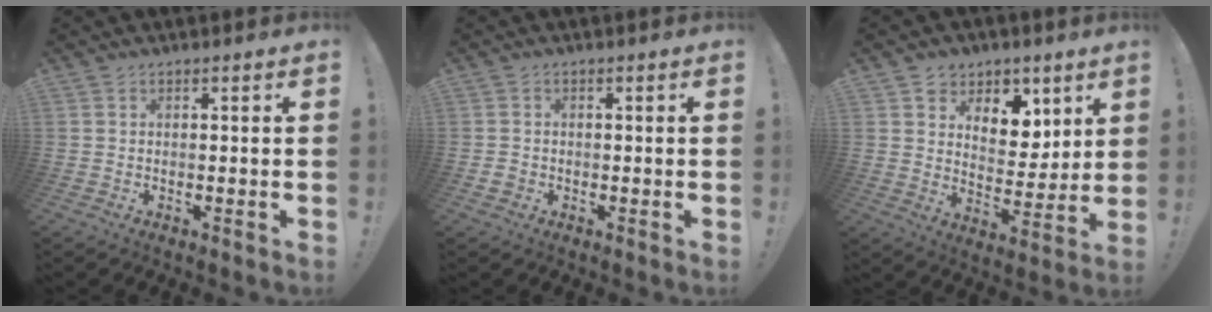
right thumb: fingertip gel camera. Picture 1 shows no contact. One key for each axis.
{"total": 1.7, "fx": -0.7, "fy": 1.4, "fz": 0.8, "tx": -0.017, "ty": 0.005, "tz": -0.012}
{"total": 9.3, "fx": 5.4, "fy": 7.0, "fz": 2.8, "tx": -0.035, "ty": -0.038, "tz": 0.108}